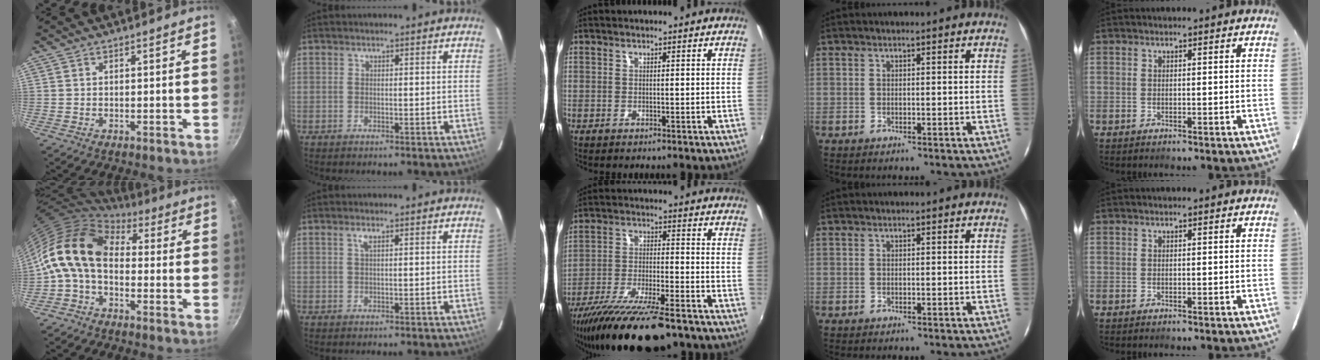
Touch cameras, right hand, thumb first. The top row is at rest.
{"thumb": {"total": 13.0, "force": [-0.3, 8.8, 9.6], "torque": [-0.163, 0.031, -0.029]}, "index": {"total": 1.0, "force": [0.5, 0.1, 0.9], "torque": [-0.019, 0.004, 0.009]}, "middle": {"total": 19.5, "force": [-15.3, 3.9, 11.4], "torque": [-0.220, -0.048, -0.252]}}